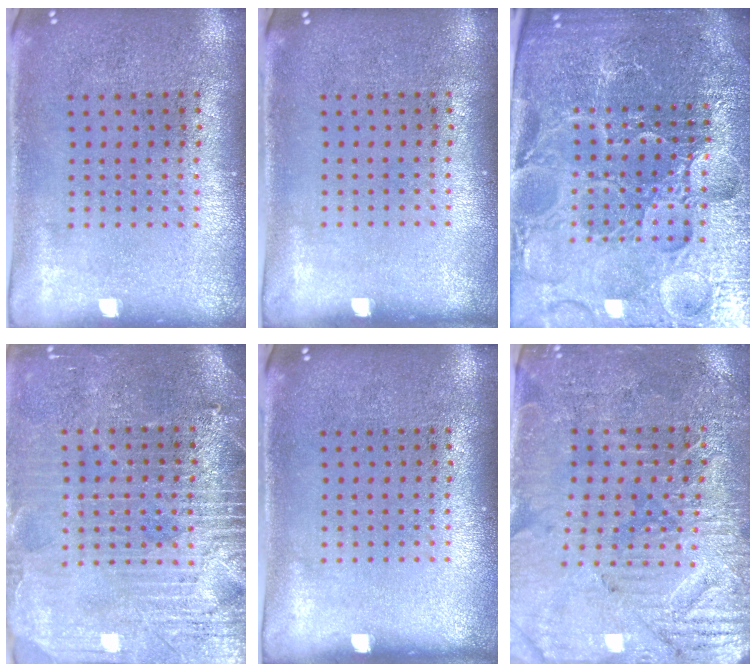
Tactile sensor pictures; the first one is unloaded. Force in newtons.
{"total": 0.0}
{"total": 6.0, "press": 5.4, "slide": 2.7}
{"total": 3.7, "press": 3.5, "slide": 1.3}
{"total": 0.0}
{"total": 3.4, "press": 3.4, "slide": 0.6}